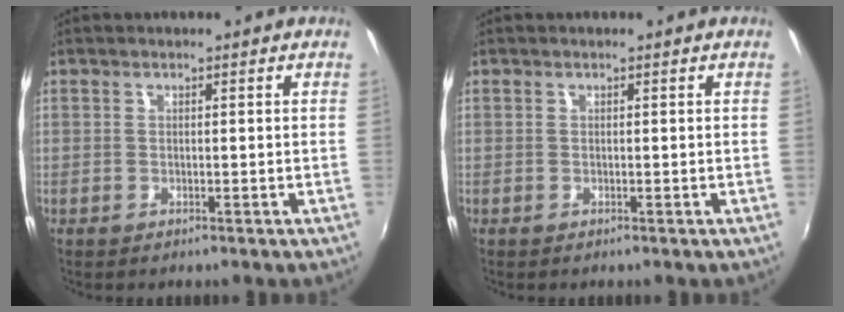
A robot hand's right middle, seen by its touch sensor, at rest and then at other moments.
{"total": 0.0}